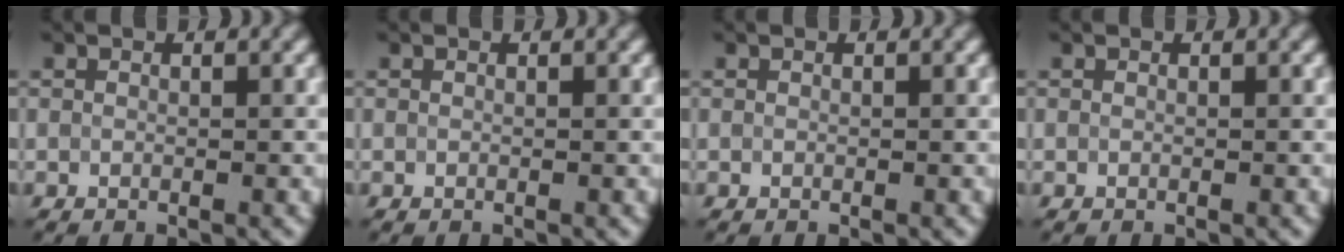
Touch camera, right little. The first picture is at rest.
{"total": 0.0}
{"total": 0.0}
{"total": 0.0}